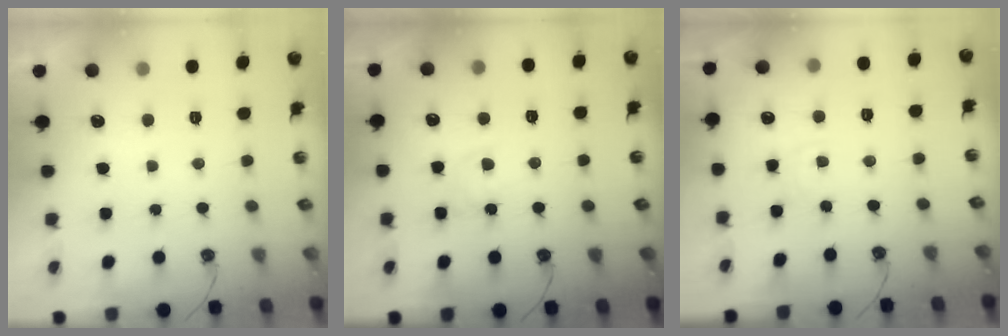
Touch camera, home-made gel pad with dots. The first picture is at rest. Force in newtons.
{"total": 5.6, "press": 5.6, "slide": 0.8}
{"total": 2.5, "press": 2.5, "slide": 0.5}